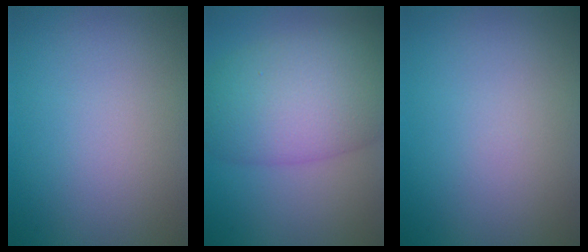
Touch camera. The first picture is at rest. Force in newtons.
{"total": 10.0, "press": 9.9, "slide": 0.4}
{"total": 0.0}